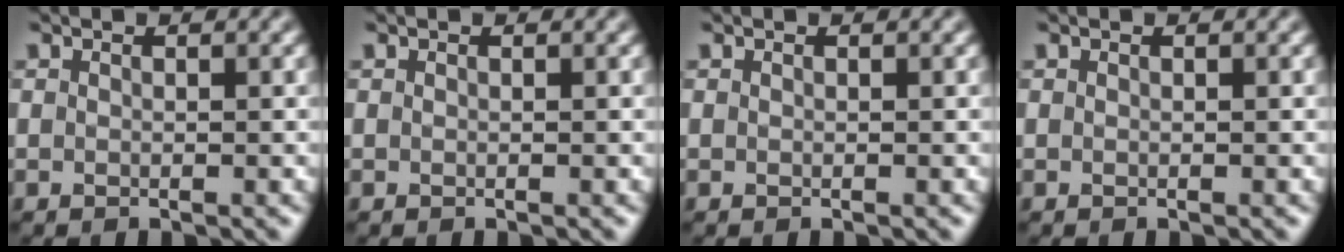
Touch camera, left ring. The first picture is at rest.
{"total": 0.0}
{"total": 0.0}
{"total": 0.0}